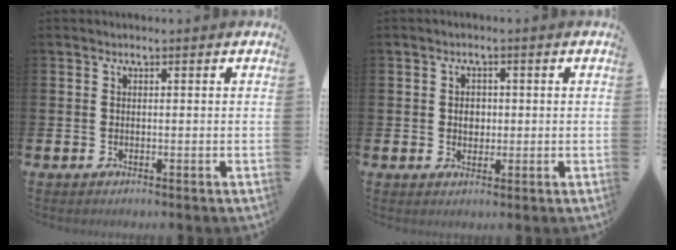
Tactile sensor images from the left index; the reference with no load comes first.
{"total": 2.2, "force": [0.1, 1.8, 1.3], "torque": [0.003, -0.003, -0.007]}